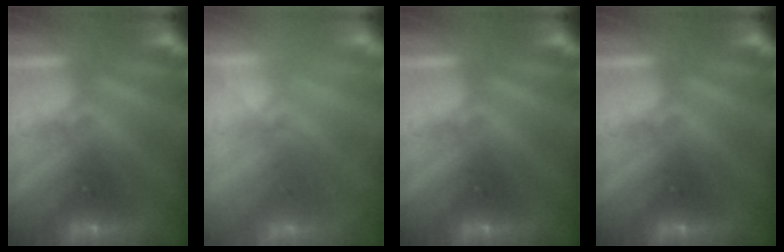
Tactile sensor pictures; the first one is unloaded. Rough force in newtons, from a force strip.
{"total": 7.1}
{"total": 0.0}
{"total": 0.0}